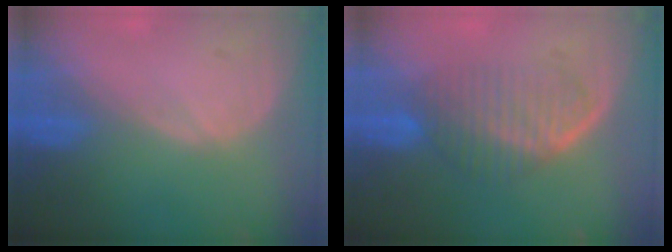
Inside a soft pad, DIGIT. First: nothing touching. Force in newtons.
{"total": 5.9, "press": 5.8, "slide": 1.3}